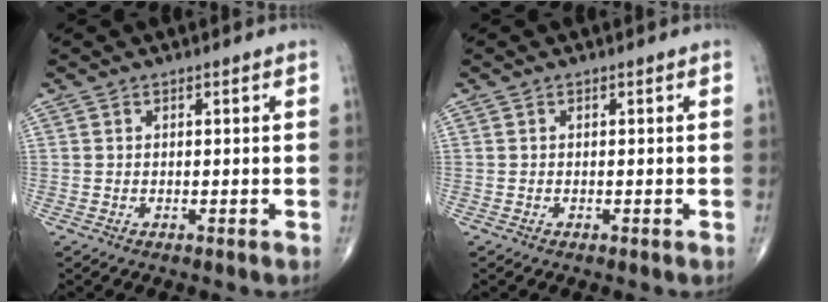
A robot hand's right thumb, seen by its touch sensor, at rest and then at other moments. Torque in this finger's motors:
{"motor_torque": [0.25, -0.02, -0.09, -0.18, -0.01]}